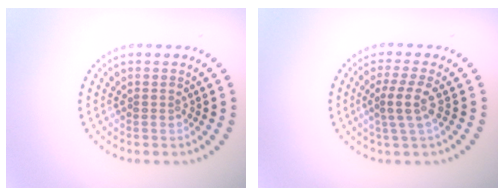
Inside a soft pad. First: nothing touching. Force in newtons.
{"total": 2.5, "press": 2.0, "slide": 1.5}